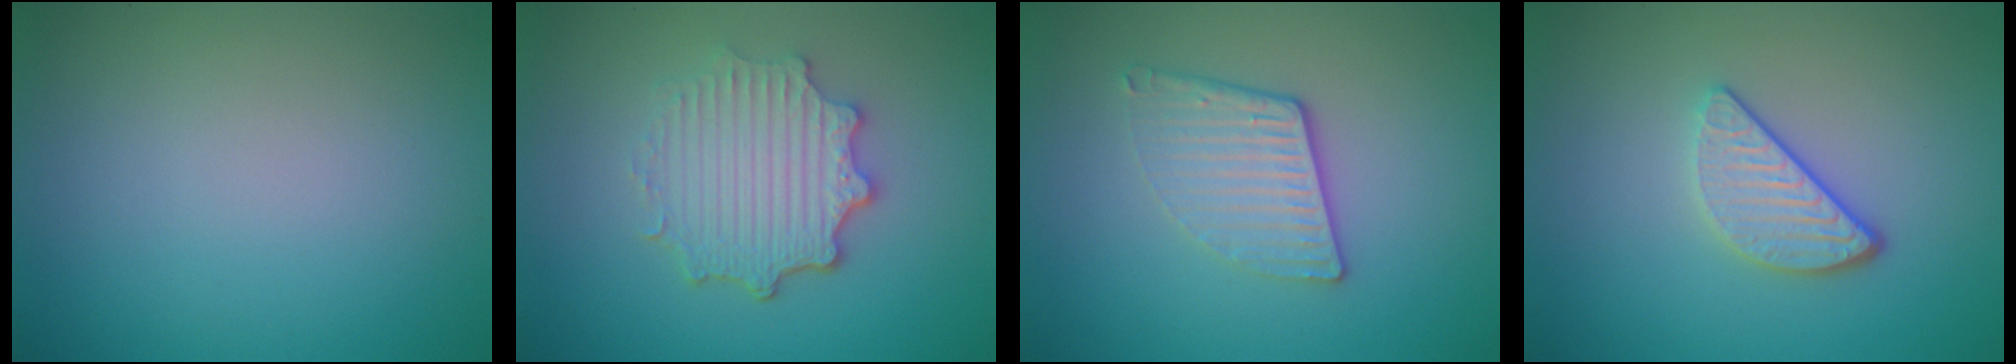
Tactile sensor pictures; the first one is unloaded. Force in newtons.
{"total": 4.9, "press": 3.8, "slide": 3.1}
{"total": 3.3, "press": 2.6, "slide": 1.9}
{"total": 3.3, "press": 2.6, "slide": 2.0}